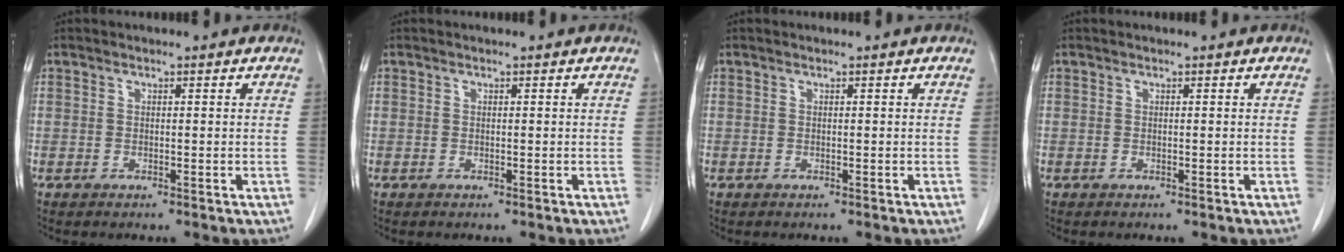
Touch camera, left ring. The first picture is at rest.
{"total": 0.0}
{"total": 0.0}
{"total": 0.0}